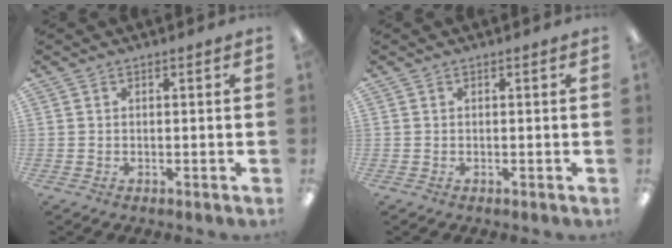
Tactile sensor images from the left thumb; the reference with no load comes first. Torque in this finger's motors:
{"motor_torque": [0.00, 0.00, 0.00, 0.01, 0.01]}